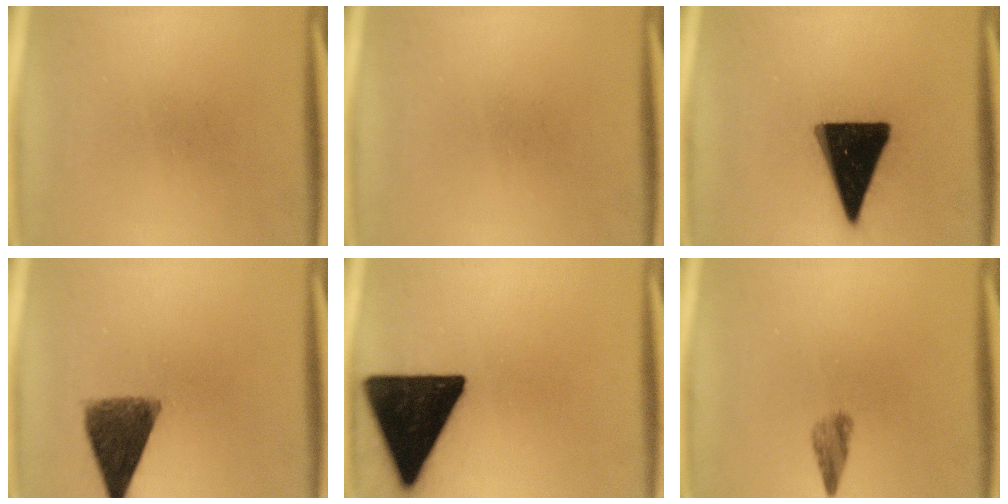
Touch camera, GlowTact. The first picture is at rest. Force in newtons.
{"total": 0.0}
{"total": 18.4}
{"total": 9.3}
{"total": 19.4}
{"total": 2.2}